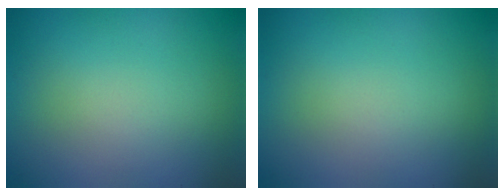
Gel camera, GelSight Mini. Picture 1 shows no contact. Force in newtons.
{"total": 0.0}